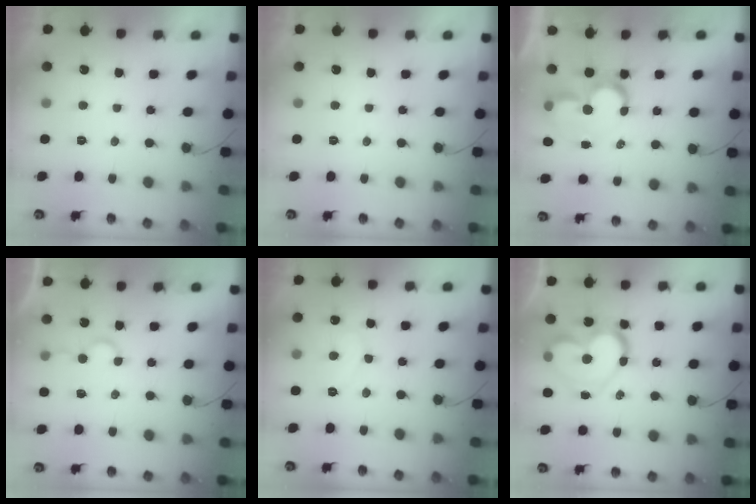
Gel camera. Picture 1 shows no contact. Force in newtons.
{"total": 0.0}
{"total": 8.4, "press": 8.4, "slide": 0.6}
{"total": 4.2, "press": 4.2, "slide": 0.3}
{"total": 6.7, "press": 6.7, "slide": 0.3}
{"total": 15.0, "press": 14.8, "slide": 2.0}